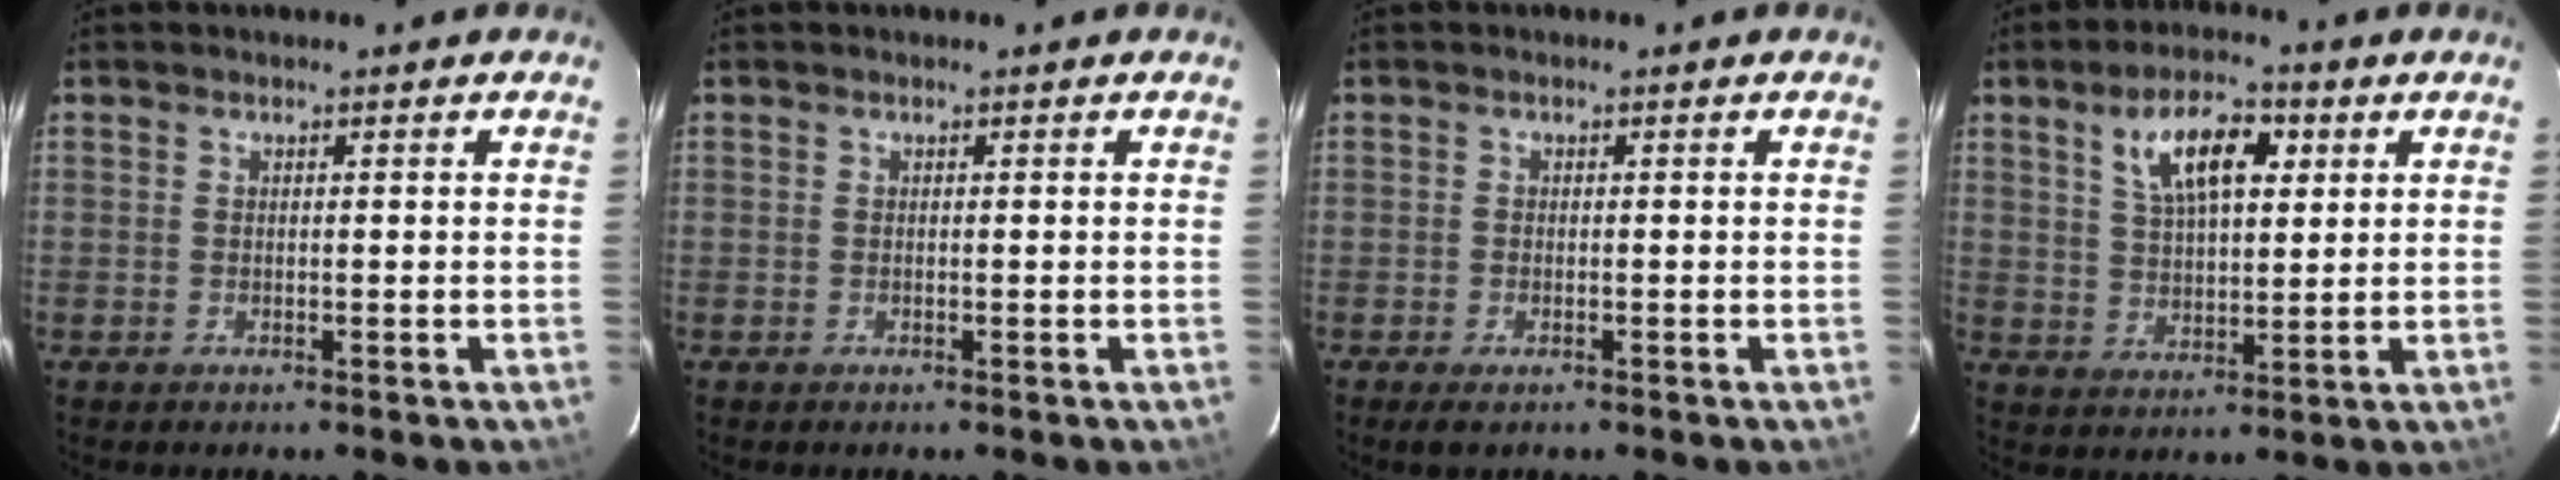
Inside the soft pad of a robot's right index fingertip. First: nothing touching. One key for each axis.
{"total": 0.0}
{"total": 1.9, "fx": -1.3, "fy": 0.8, "fz": 1.1, "tx": -0.022, "ty": -0.006, "tz": -0.021}
{"total": 10.3, "fx": 4.3, "fy": 4.5, "fz": 8.2, "tx": -0.147, "ty": 0.019, "tz": 0.079}